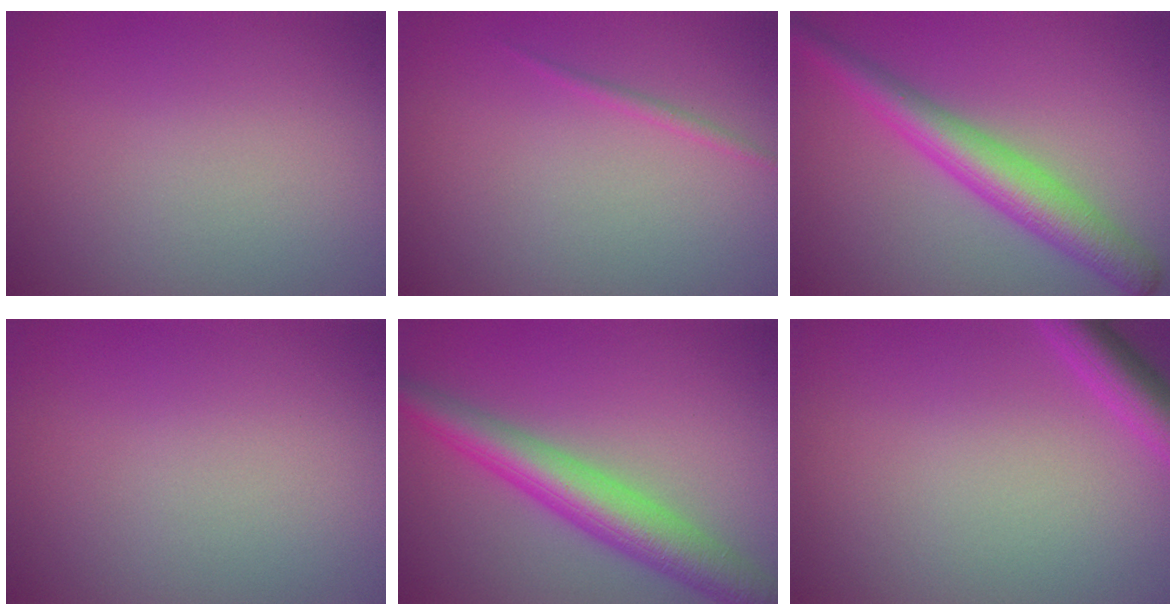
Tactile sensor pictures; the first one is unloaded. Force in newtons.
{"total": 0.8, "press": 0.8, "slide": 0.1}
{"total": 5.4, "press": 5.4, "slide": 0.1}
{"total": 0.0}
{"total": 6.5, "press": 6.5, "slide": 0.1}
{"total": 3.3, "press": 3.3, "slide": 0.2}